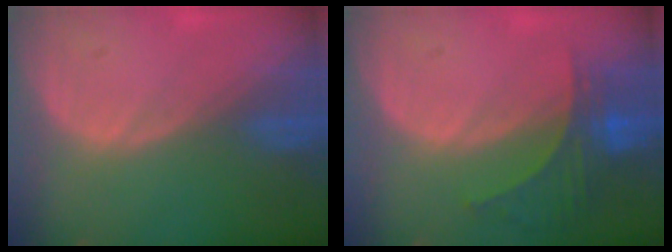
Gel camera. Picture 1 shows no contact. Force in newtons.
{"total": 5.9, "press": 5.6, "slide": 2.0}